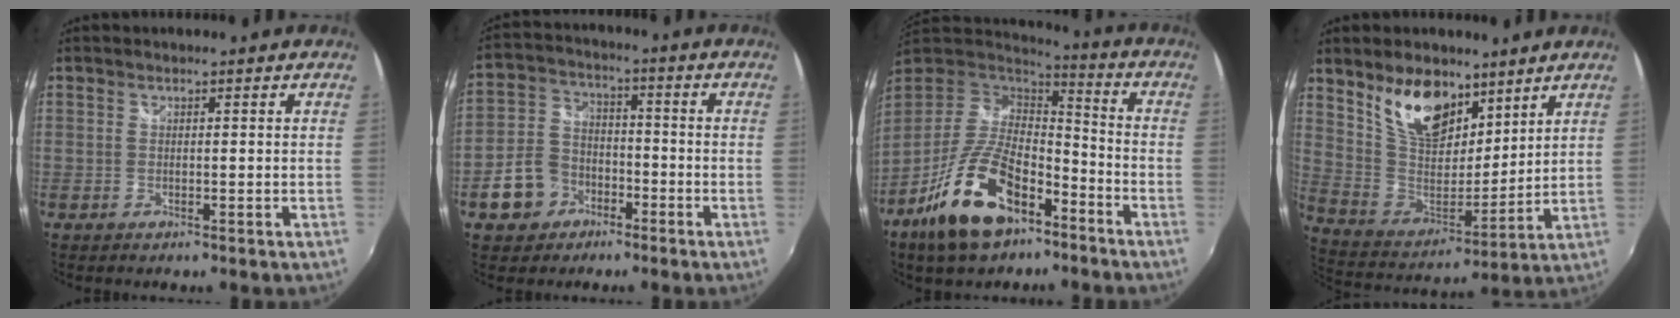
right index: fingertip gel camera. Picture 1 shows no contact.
{"total": 9.4, "force": [-4.8, 7.2, 3.5], "torque": [-0.096, 0.027, -0.076]}
{"total": 19.1, "force": [-11.0, 9.2, 12.7], "torque": [-0.261, -0.011, -0.192]}
{"total": 15.7, "force": [9.9, 8.3, 8.9], "torque": [-0.173, 0.002, 0.191]}